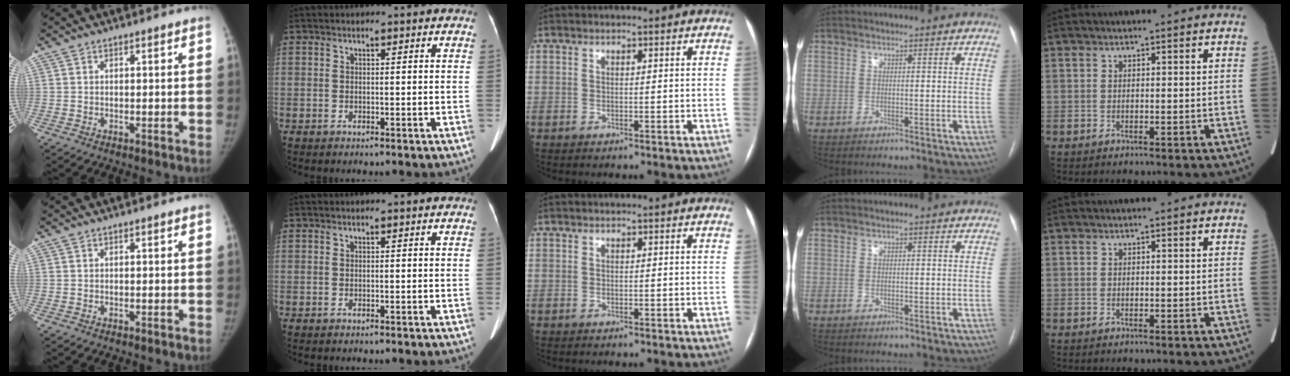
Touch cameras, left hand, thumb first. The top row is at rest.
{}